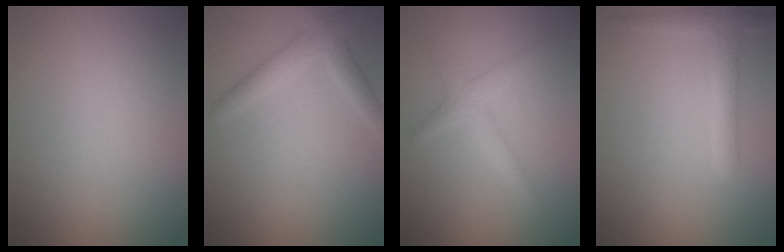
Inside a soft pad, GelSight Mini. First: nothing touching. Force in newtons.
{"total": 2.7, "press": 2.7, "slide": 0.3}
{"total": 2.0, "press": 2.0, "slide": 0.1}
{"total": 2.3, "press": 2.3, "slide": 0.2}